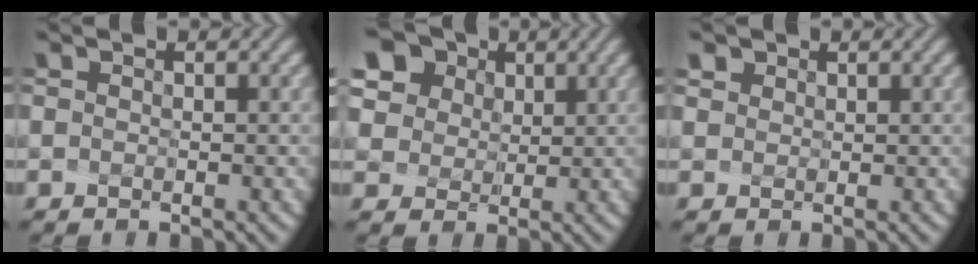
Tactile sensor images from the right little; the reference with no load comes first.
{"total": 10.1, "force": [5.4, 7.7, 3.7], "torque": [-0.115, 0.023, 0.102]}
{"total": 1.6, "force": [1.0, 1.1, 0.4], "torque": [-0.008, 0.015, 0.017]}